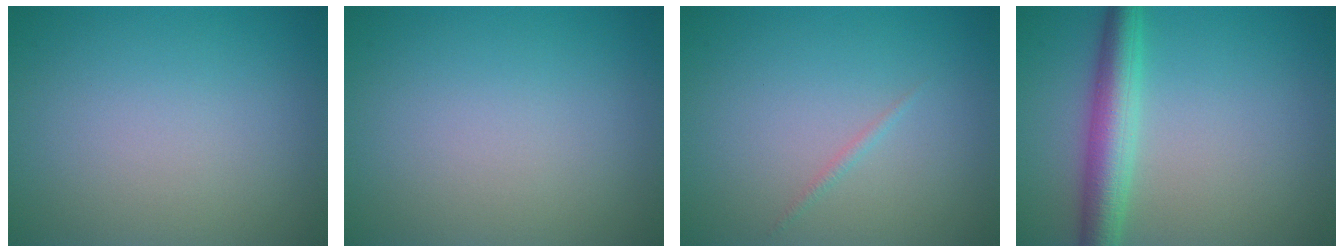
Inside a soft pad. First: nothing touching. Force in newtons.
{"total": 0.0}
{"total": 0.6, "press": 0.6, "slide": 0.0}
{"total": 4.6, "press": 4.6, "slide": 0.1}